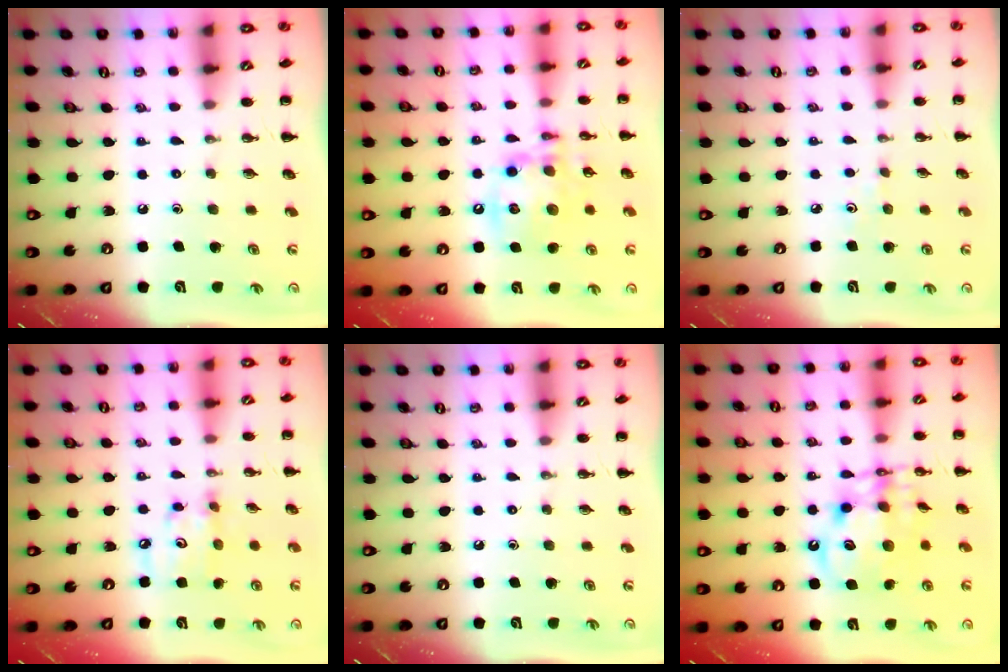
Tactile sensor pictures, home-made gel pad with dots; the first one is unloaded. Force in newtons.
{"total": 13.9, "press": 13.6, "slide": 3.1}
{"total": 3.2, "press": 3.0, "slide": 1.2}
{"total": 6.9, "press": 6.8, "slide": 1.3}
{"total": 0.0}
{"total": 13.2, "press": 12.7, "slide": 3.3}